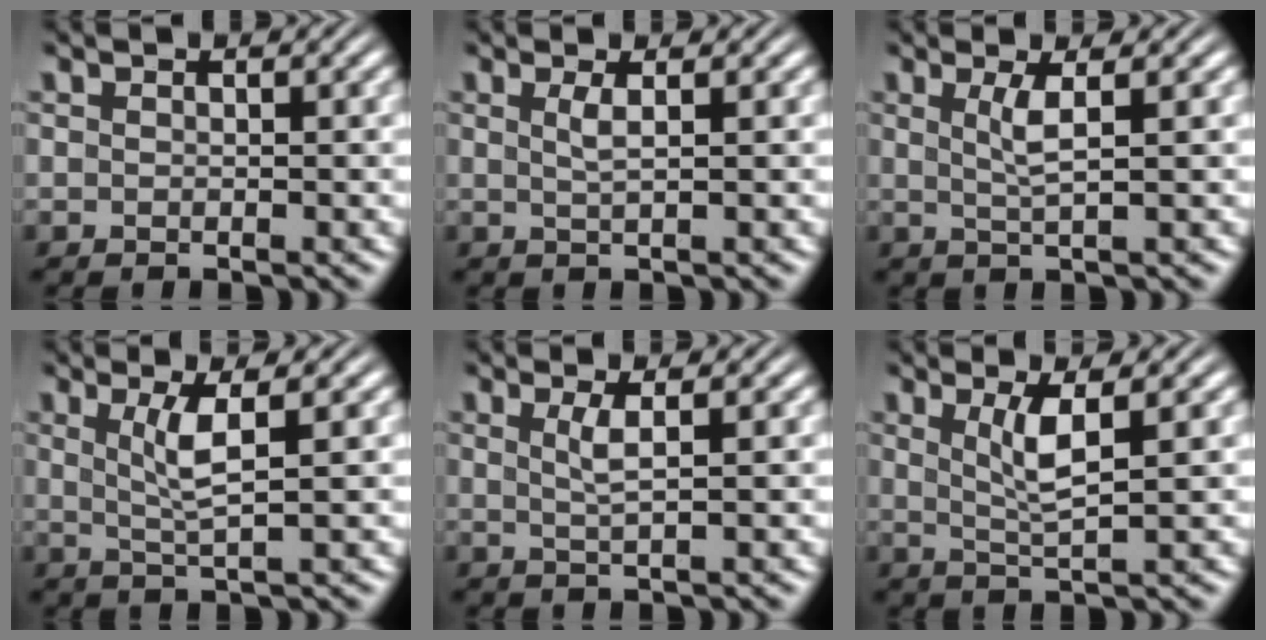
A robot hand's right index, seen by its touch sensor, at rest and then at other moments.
{"total": 1.2, "force": [0.1, -0.3, 1.2], "torque": [-0.029, -0.007, 0.008]}
{"total": 1.9, "force": [0.2, -0.4, 1.9], "torque": [-0.041, -0.005, 0.009]}
{"total": 2.7, "force": [0.4, -0.3, 2.7], "torque": [-0.056, -0.007, 0.014]}
{"total": 1.6, "force": [0.1, -0.4, 1.5], "torque": [-0.033, -0.006, 0.008]}
{"total": 2.8, "force": [0.6, -0.1, 2.7], "torque": [-0.058, -0.009, 0.019]}